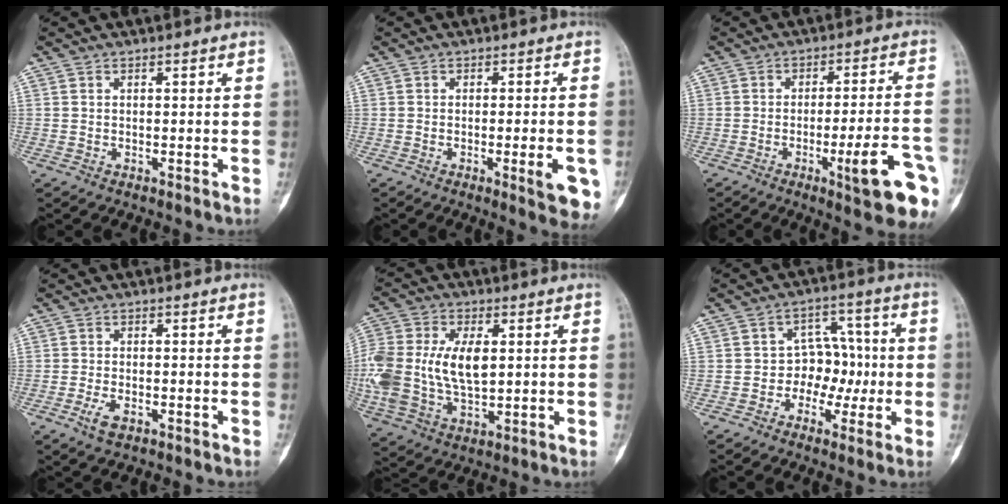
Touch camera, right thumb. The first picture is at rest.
{"total": 7.6, "force": [-2.5, 1.6, 7.0], "torque": [-0.076, -0.004, -0.027]}
{"total": 13.6, "force": [-5.4, 2.3, 12.3], "torque": [-0.157, 0.016, -0.070]}
{"total": 3.0, "force": [-1.6, 1.4, 2.2], "torque": [-0.045, 0.005, -0.029]}
{"total": 18.4, "force": [1.3, 10.9, 14.8], "torque": [-0.350, -0.002, 0.029]}
{"total": 7.6, "force": [-1.5, 6.2, 4.1], "torque": [-0.010, 0.032, -0.036]}